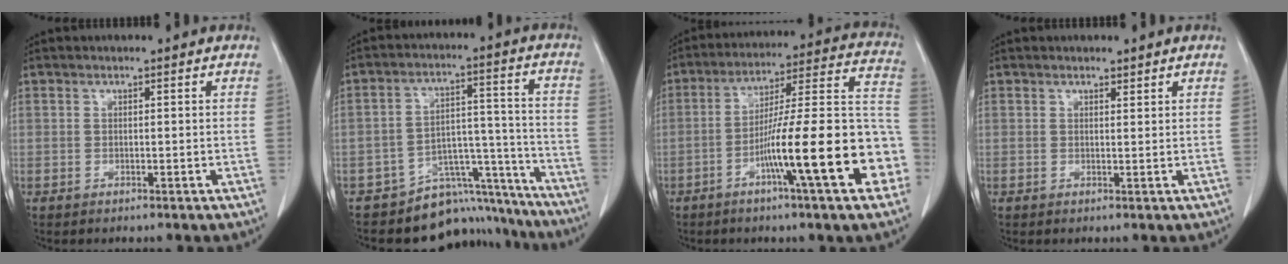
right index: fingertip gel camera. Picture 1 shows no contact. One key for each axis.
{"total": 11.8, "fx": -10.7, "fy": 5.0, "fz": 0.6, "tx": 0.018, "ty": 0.083, "tz": -0.157}
{"total": 20.5, "fx": -7.2, "fy": 1.4, "fz": 19.1, "tx": -0.228, "ty": 0.021, "tz": -0.108}
{"total": 0.8, "fx": 0.8, "fy": 0.3, "fz": 0.2, "tx": -0.009, "ty": -0.004, "tz": 0.012}